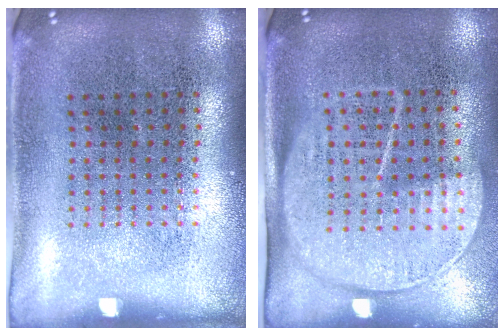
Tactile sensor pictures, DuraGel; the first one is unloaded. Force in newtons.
{"total": 1.8, "press": 1.4, "slide": 1.0}